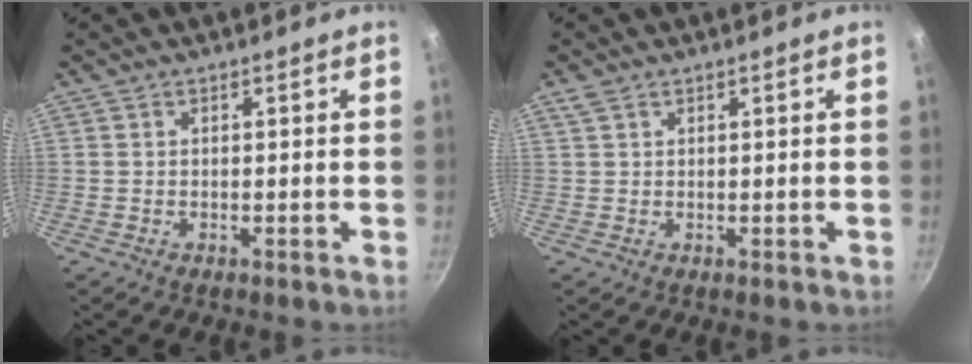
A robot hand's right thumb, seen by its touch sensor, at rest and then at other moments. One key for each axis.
{"total": 1.6, "fx": 1.0, "fy": 0.8, "fz": 0.9, "tx": -0.019, "ty": 0.001, "tz": 0.025}